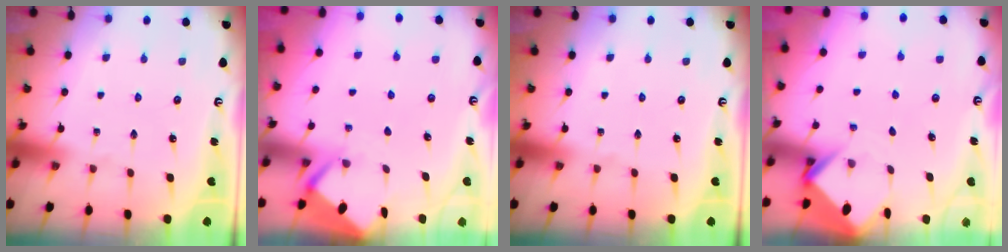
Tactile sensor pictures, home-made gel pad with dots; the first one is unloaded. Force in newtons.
{"total": 2.7, "press": 2.7, "slide": 0.2}
{"total": 0.0}
{"total": 3.7, "press": 3.7, "slide": 0.3}